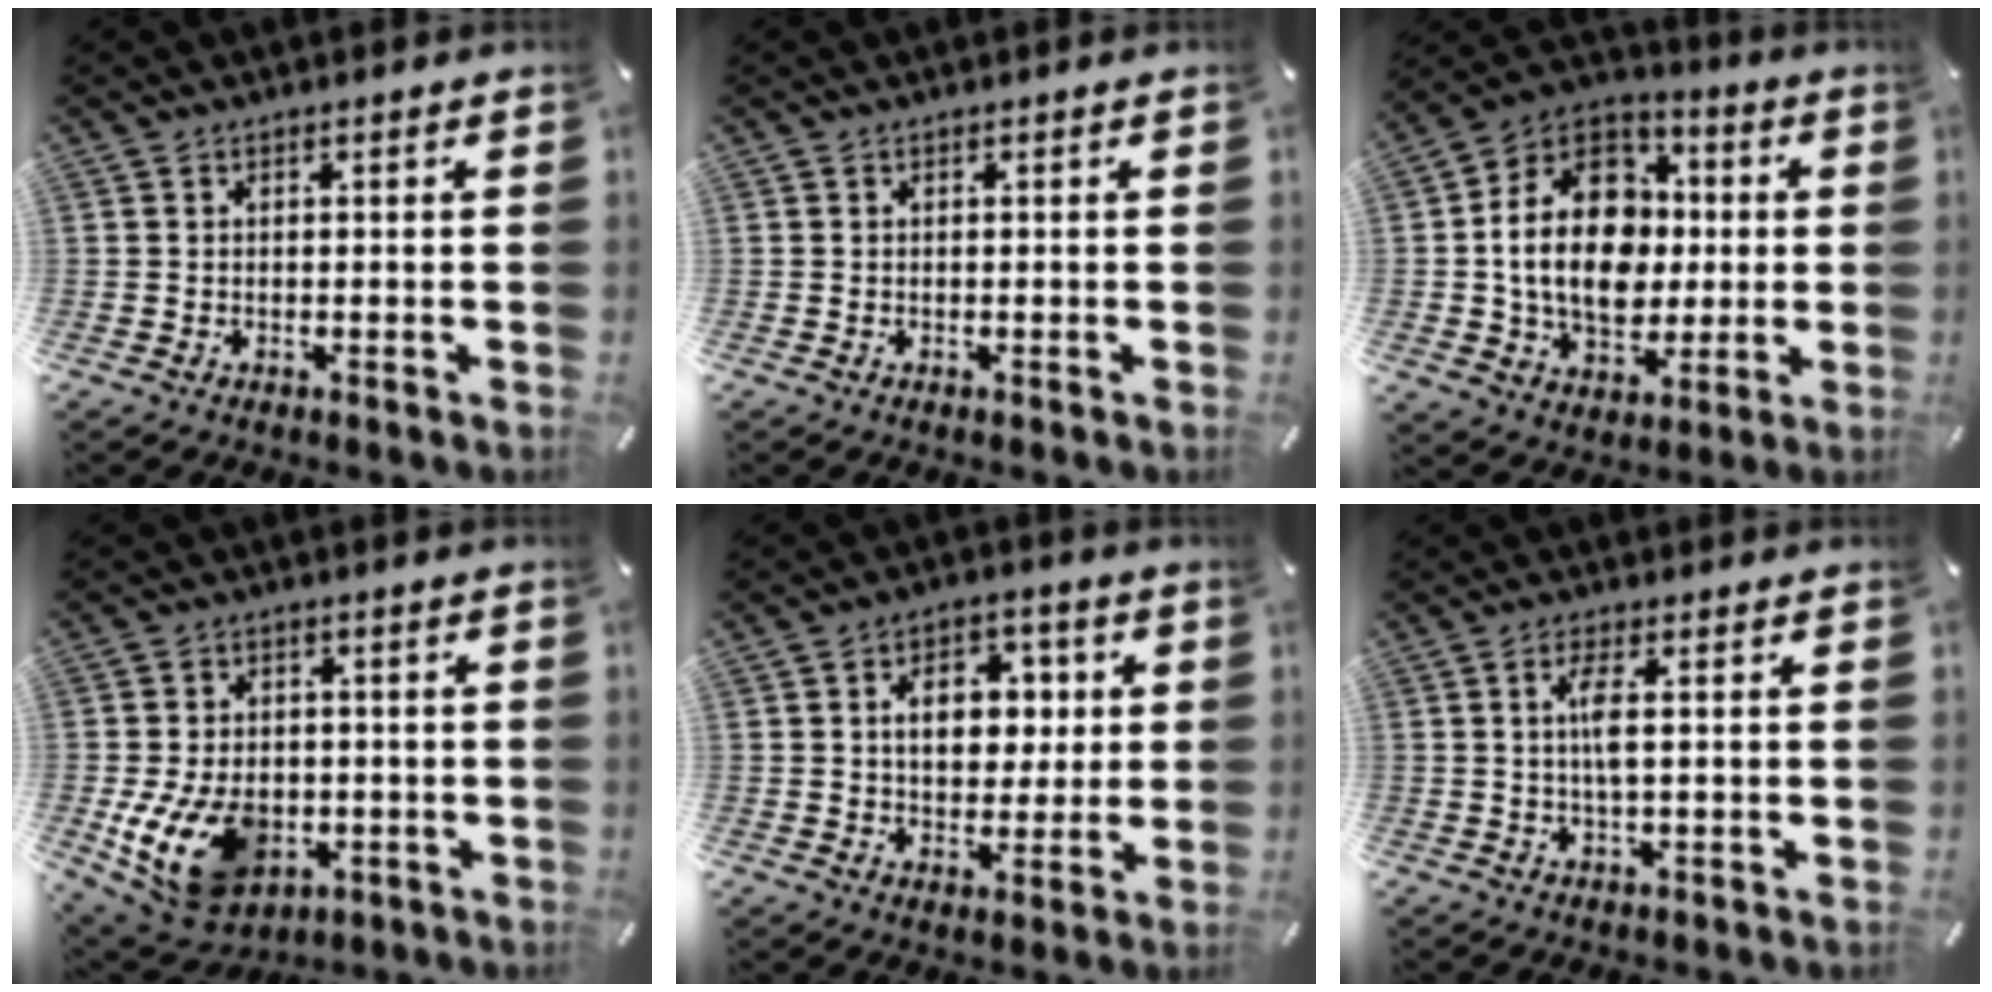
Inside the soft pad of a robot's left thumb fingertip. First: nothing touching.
{"total": 0.0}
{"total": 18.2, "force": [-1.2, 14.8, 10.6], "torque": [-0.218, 0.009, -0.022]}
{"total": 14.4, "force": [-3.8, 10.5, 9.2], "torque": [-0.186, 0.013, -0.062]}
{"total": 10.6, "force": [1.8, 7.9, 6.9], "torque": [-0.092, 0.004, 0.027]}
{"total": 4.6, "force": [0.5, 0.8, 4.5], "torque": [-0.094, -0.004, 0.002]}